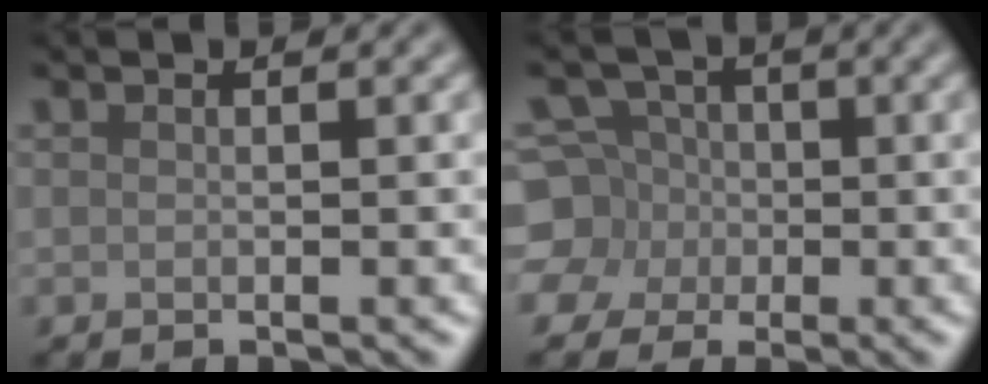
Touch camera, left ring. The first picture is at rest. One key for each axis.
{"total": 6.3, "fx": -1.7, "fy": 5.9, "fz": 1.6, "tx": -0.032, "ty": 0.018, "tz": -0.057}